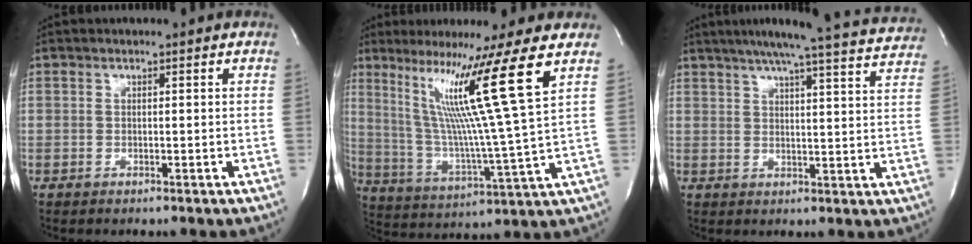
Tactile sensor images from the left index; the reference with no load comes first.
{"total": 17.1, "force": [8.1, -3.7, 14.6], "torque": [-0.252, -0.025, 0.127]}
{"total": 21.6, "force": [19.8, 0.4, 8.5], "torque": [-0.127, -0.036, 0.231]}